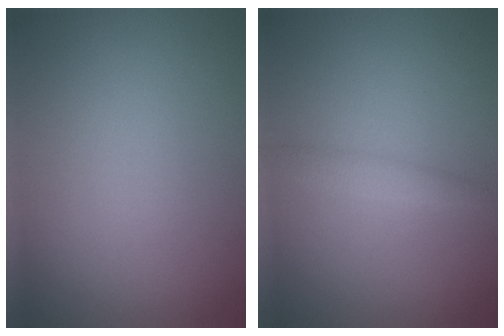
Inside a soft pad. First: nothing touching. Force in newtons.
{"total": 1.4, "press": 1.4, "slide": 0.0}